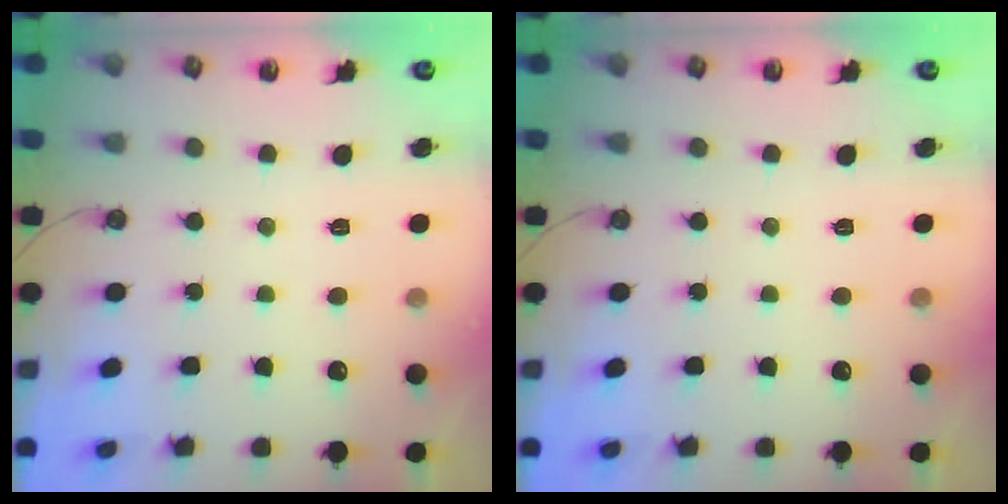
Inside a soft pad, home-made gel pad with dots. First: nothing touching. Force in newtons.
{"total": 0.0}